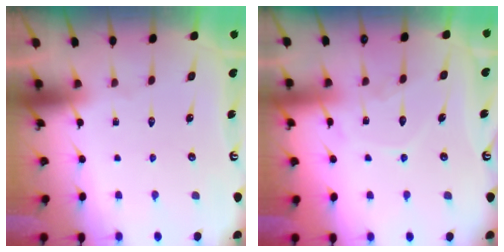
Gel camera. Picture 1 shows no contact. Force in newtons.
{"total": 8.5, "press": 8.5, "slide": 0.9}